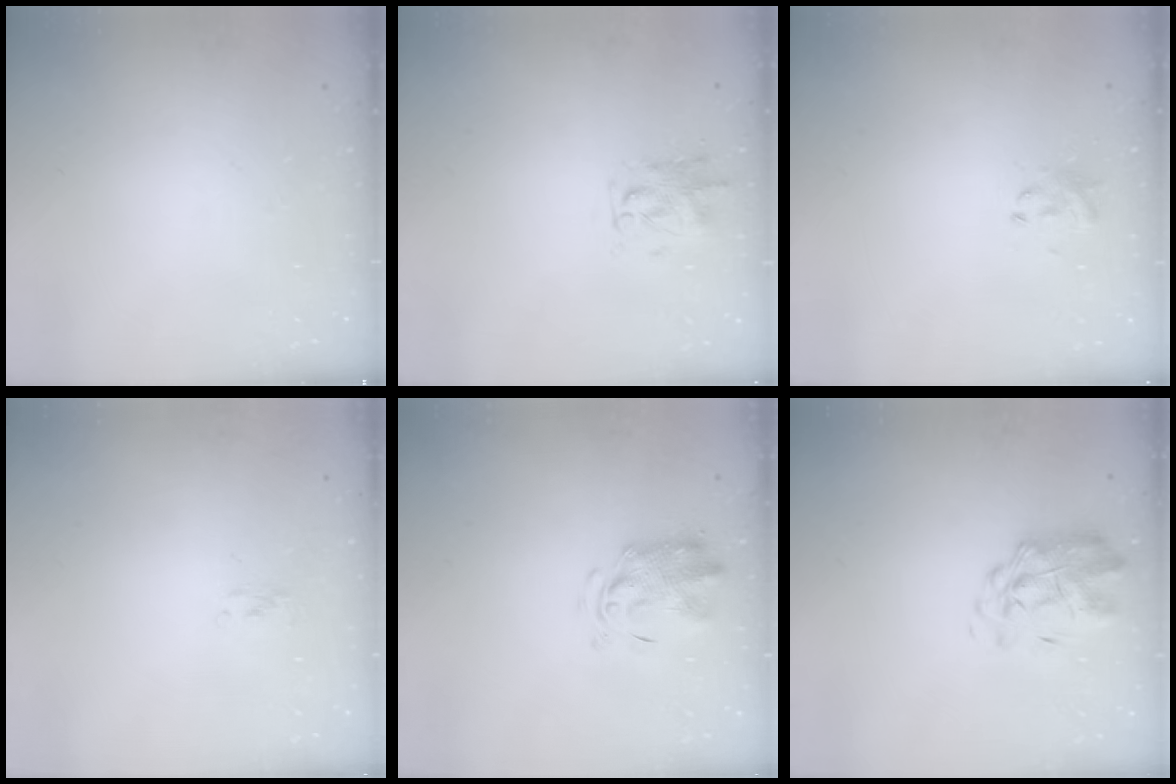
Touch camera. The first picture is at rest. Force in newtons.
{"total": 3.9, "press": 3.9, "slide": 0.2}
{"total": 2.8, "press": 2.7, "slide": 0.8}
{"total": 1.8, "press": 1.6, "slide": 0.8}
{"total": 3.9, "press": 3.9, "slide": 0.6}
{"total": 2.0, "press": 1.8, "slide": 0.9}